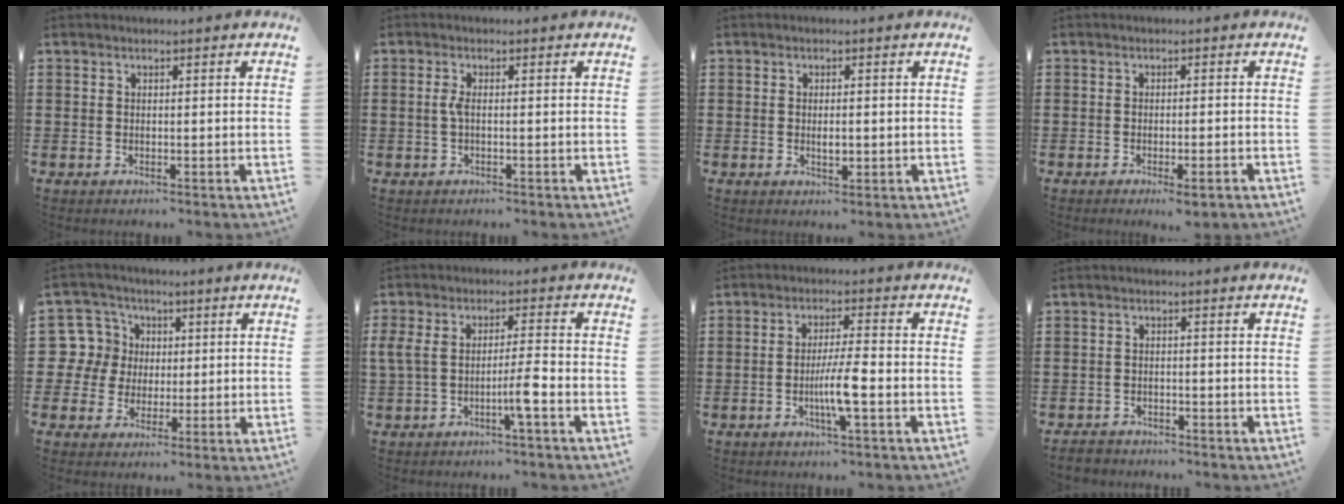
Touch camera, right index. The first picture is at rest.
{"total": 1.8, "force": [-0.2, 0.3, 1.8], "torque": [-0.043, -0.004, -0.007]}
{"total": 2.0, "force": [0.0, 0.7, 1.9], "torque": [-0.035, 0.000, -0.001]}
{"total": 1.8, "force": [-1.4, 0.1, 1.3], "torque": [-0.022, 0.001, -0.025]}
{"total": 8.6, "force": [1.2, 8.3, 1.9], "torque": [-0.080, 0.012, 0.026]}
{"total": 5.6, "force": [-2.0, 0.8, 5.2], "torque": [-0.112, -0.006, -0.045]}
{"total": 5.8, "force": [-1.8, 0.3, 5.5], "torque": [-0.107, -0.010, -0.037]}
{"total": 1.8, "force": [-1.7, 0.4, 0.1], "torque": [-0.007, 0.003, -0.037]}